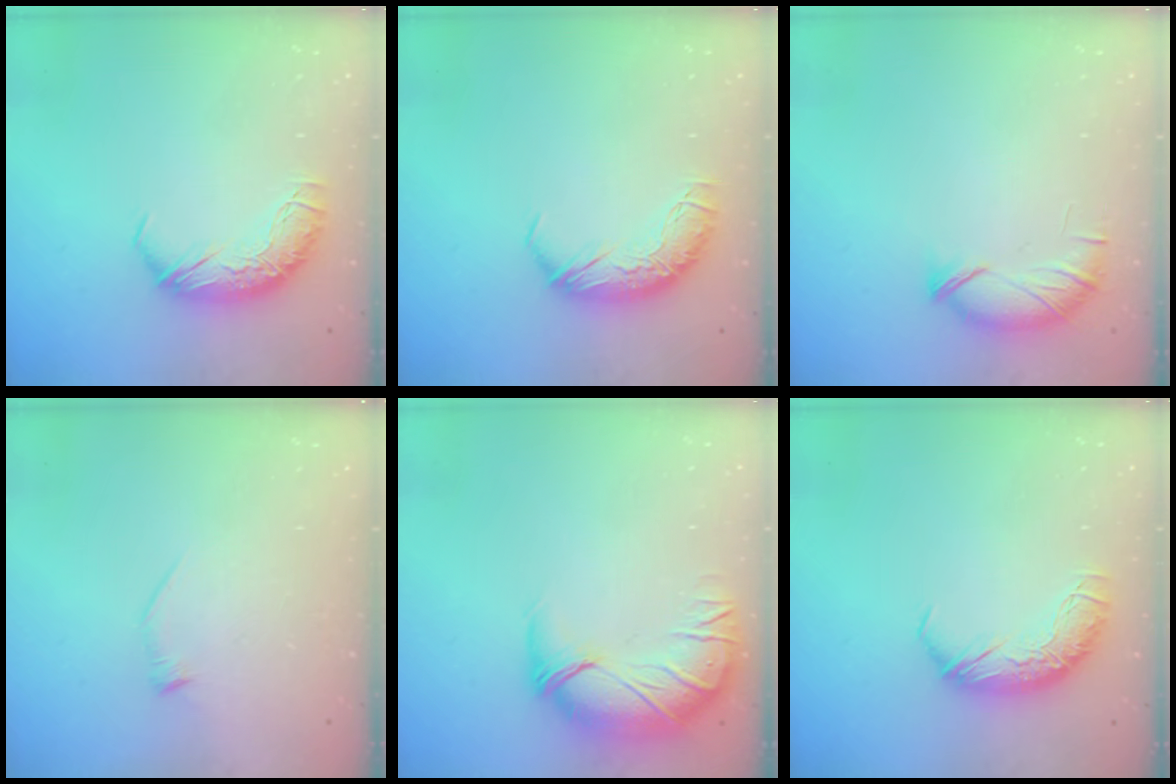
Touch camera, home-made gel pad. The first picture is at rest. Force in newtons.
{"total": 0.0}
{"total": 5.7, "press": 5.7, "slide": 0.4}
{"total": 6.5, "press": 6.4, "slide": 1.0}
{"total": 2.8, "press": 0.1, "slide": 2.8}
{"total": 0.0}